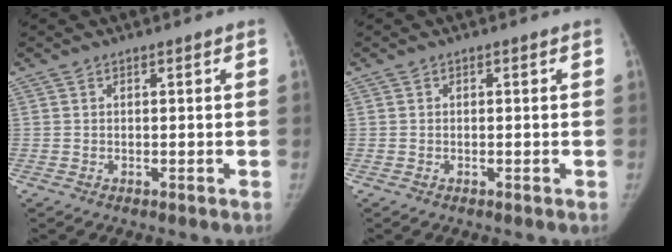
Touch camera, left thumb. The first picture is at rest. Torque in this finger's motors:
{"motor_torque": [2.44, 2.57, 0.35, 0.01, -0.05]}